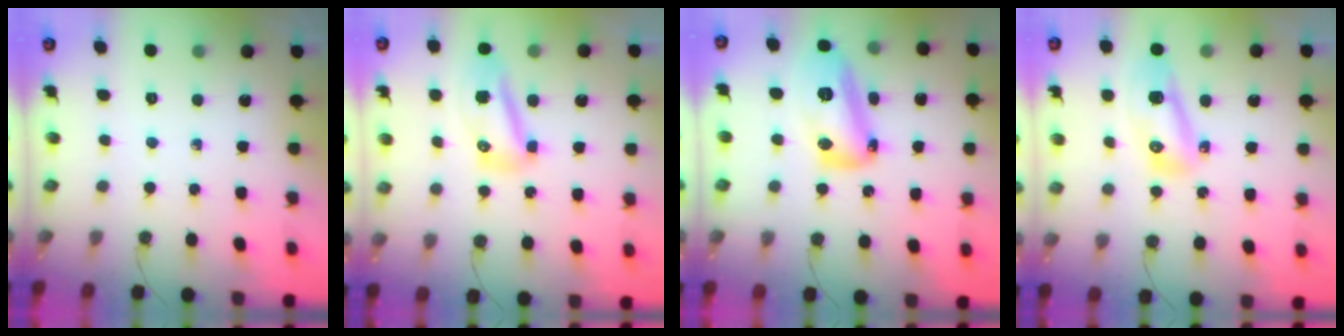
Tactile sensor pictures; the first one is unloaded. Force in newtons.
{"total": 9.5, "press": 9.4, "slide": 1.7}
{"total": 15.3, "press": 15.2, "slide": 1.5}
{"total": 10.6, "press": 10.5, "slide": 1.4}